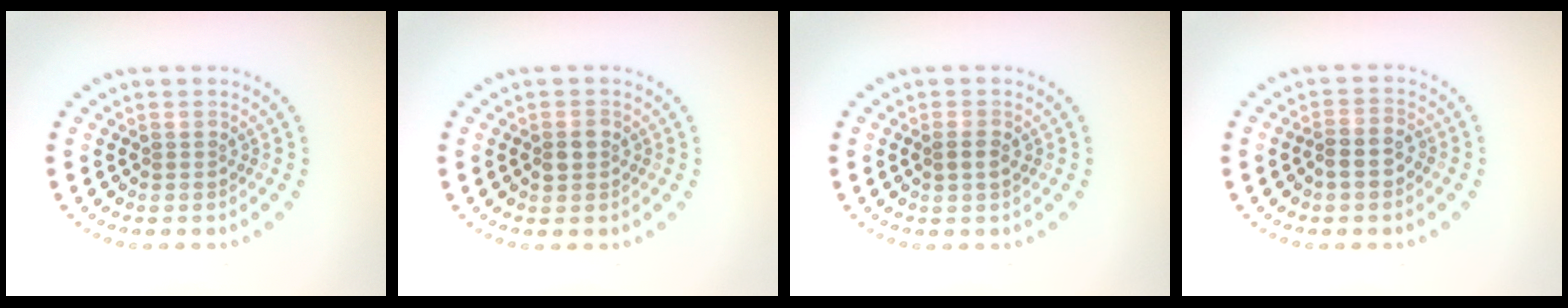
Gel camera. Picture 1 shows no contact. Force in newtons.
{"total": 1.4, "press": 1.4, "slide": 0.1}
{"total": 1.3, "press": 1.2, "slide": 0.5}
{"total": 2.1, "press": 2.0, "slide": 0.9}